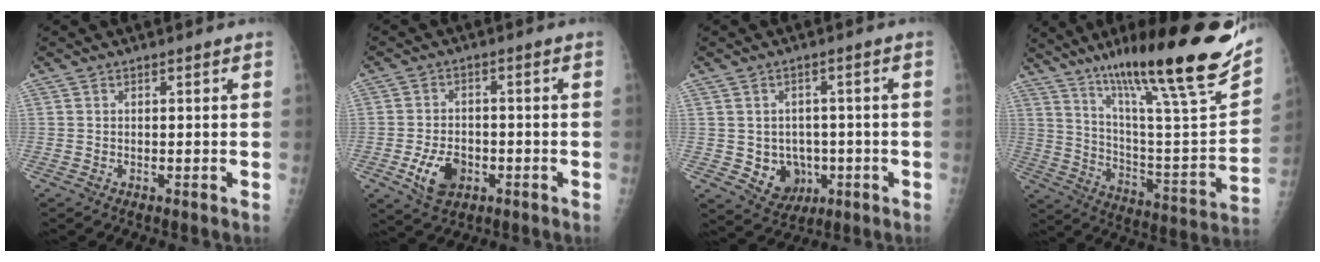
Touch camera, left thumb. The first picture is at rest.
{"total": 7.3, "force": [-2.7, 4.9, 4.7], "torque": [-0.073, 0.008, -0.042]}
{"total": 7.3, "force": [-1.3, 6.3, 3.3], "torque": [-0.016, 0.004, -0.005]}
{"total": 30.3, "force": [19.9, 4.0, 22.5], "torque": [-0.330, -0.070, 0.317]}